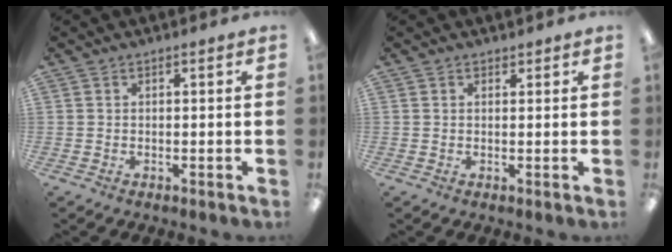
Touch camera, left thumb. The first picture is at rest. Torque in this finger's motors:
{"motor_torque": [0.04, 0.25, -0.14, 0.18, 0.09]}